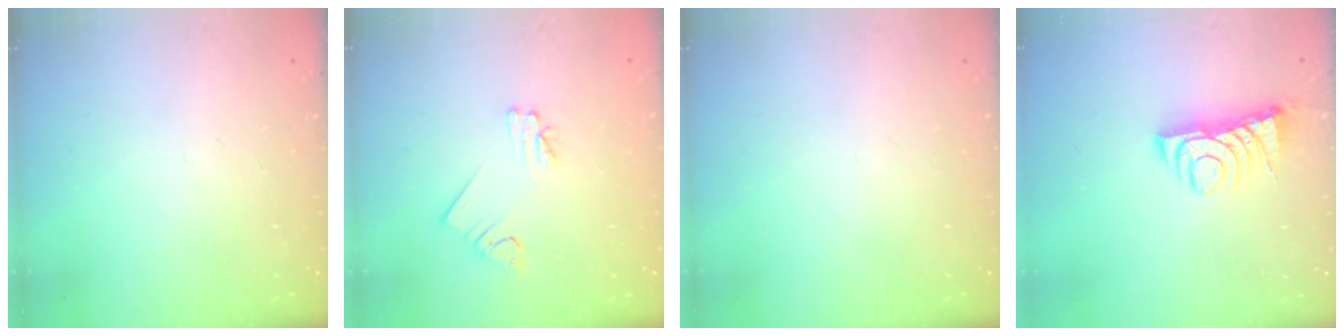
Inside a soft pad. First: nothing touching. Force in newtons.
{"total": 2.5, "press": 2.5, "slide": 0.2}
{"total": 0.0}
{"total": 7.0, "press": 6.9, "slide": 0.9}